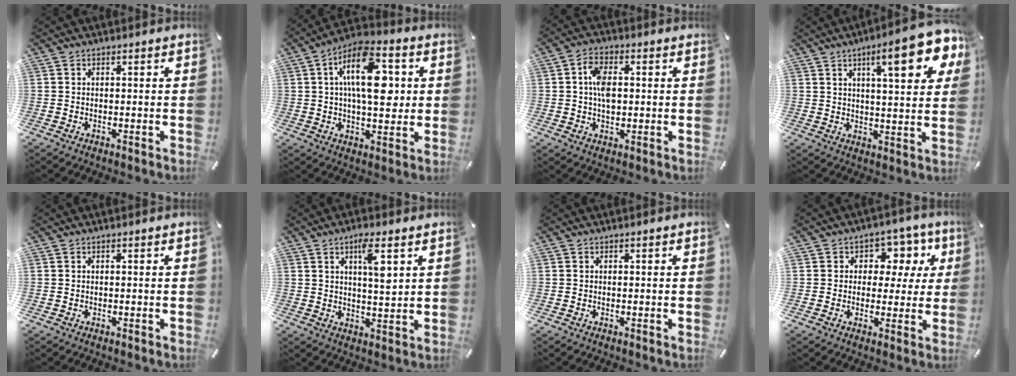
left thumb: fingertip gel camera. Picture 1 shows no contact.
{"total": 16.1, "force": [3.4, 8.1, 13.5], "torque": [-0.227, 0.000, 0.054]}
{"total": 6.6, "force": [0.5, 4.2, 5.0], "torque": [-0.088, 0.003, 0.006]}
{"total": 15.8, "force": [7.7, 4.4, 13.1], "torque": [-0.186, -0.028, 0.114]}
{"total": 0.0}
{"total": 7.4, "force": [3.5, 1.8, 6.2], "torque": [-0.099, -0.014, 0.051]}
{"total": 0.0}
{"total": 8.5, "force": [2.2, 6.9, 4.4], "torque": [-0.056, -0.008, 0.034]}